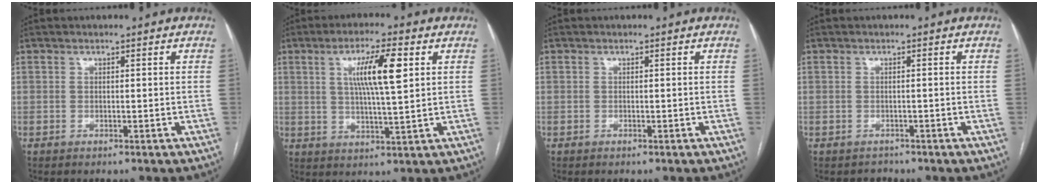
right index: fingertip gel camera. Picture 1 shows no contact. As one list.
[{"total": 9.0, "force": [2.7, 0.8, 8.5], "torque": [-0.152, 0.005, 0.048]}, {"total": 0.0}, {"total": 1.2, "force": [-0.9, 0.7, -0.3], "torque": [-0.001, 0.000, -0.014]}]